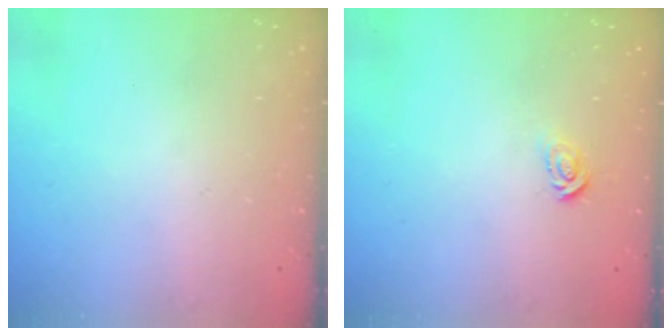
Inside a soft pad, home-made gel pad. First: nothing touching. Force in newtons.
{"total": 2.9, "press": 2.9, "slide": 0.2}